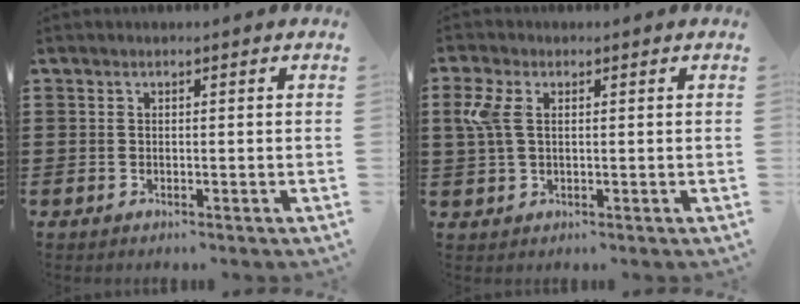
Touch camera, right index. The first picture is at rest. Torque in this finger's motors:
{"motor_torque": [0.63, -0.06, 0.13, 0.09]}